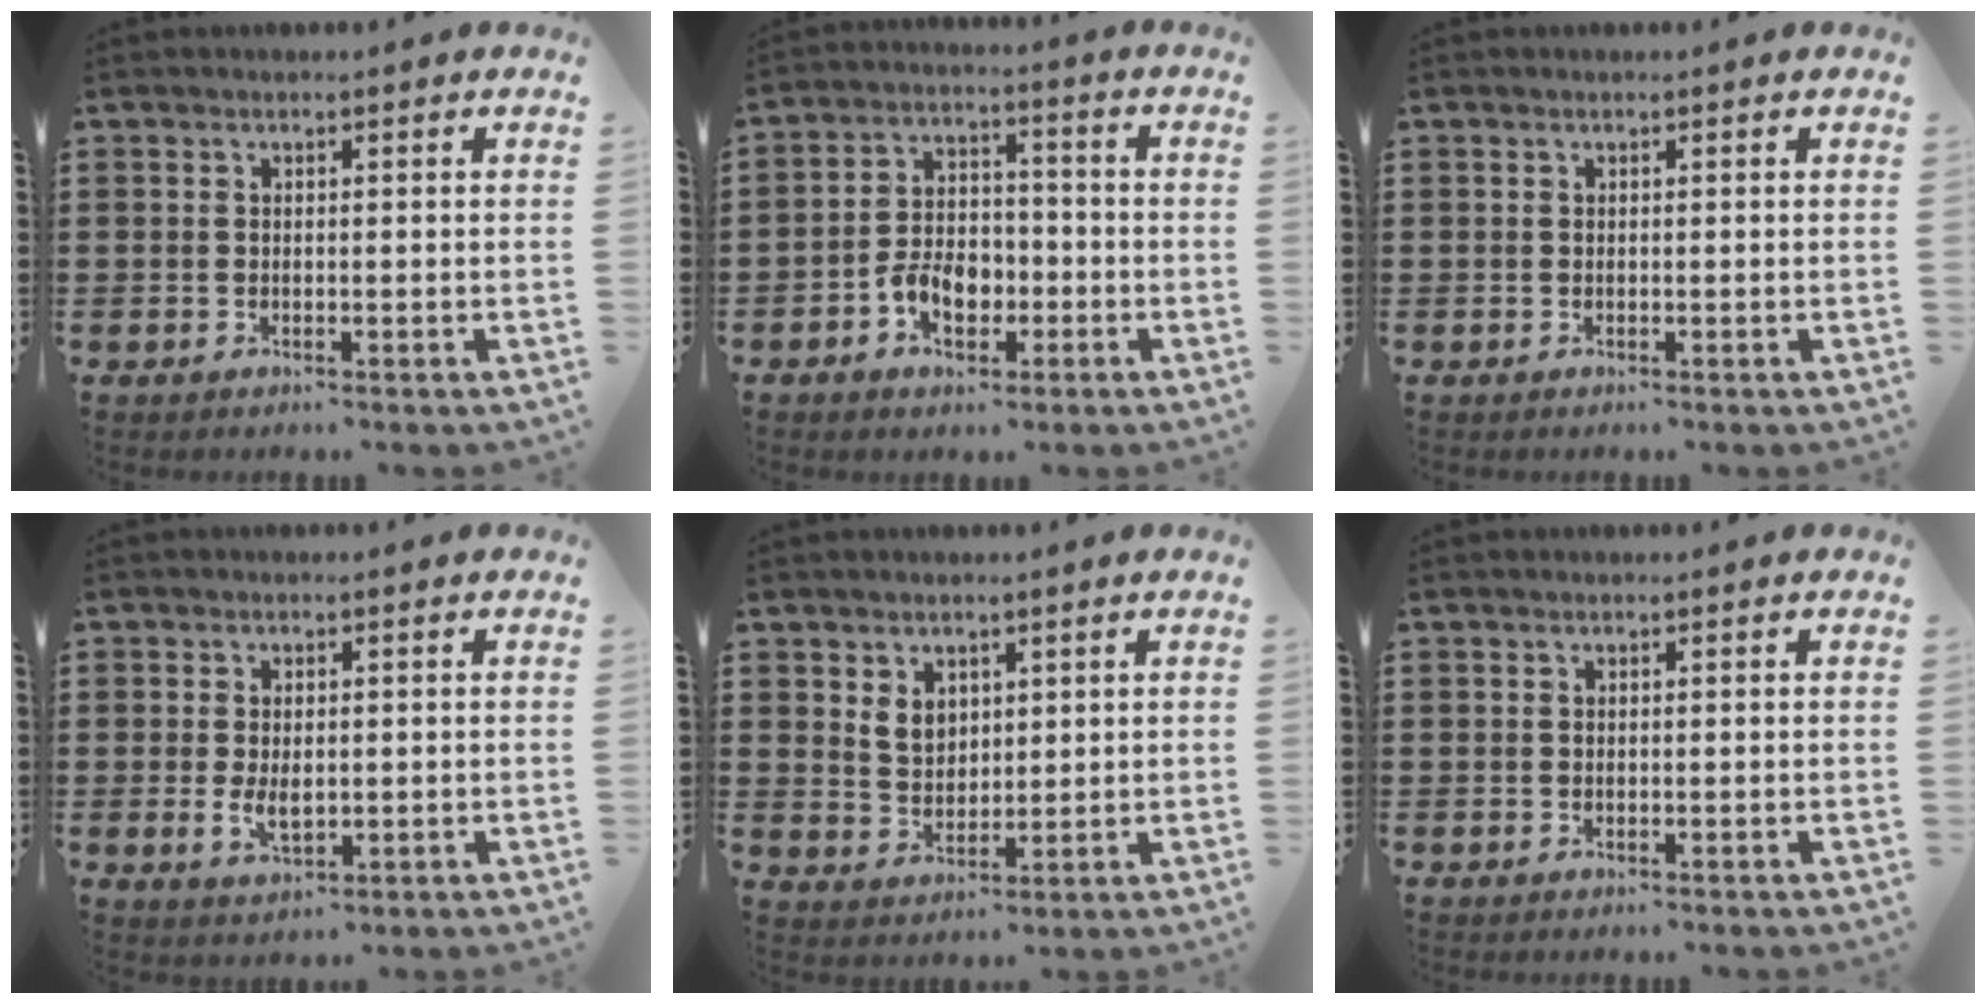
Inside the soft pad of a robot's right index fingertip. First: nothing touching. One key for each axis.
{"total": 6.4, "fx": -2.7, "fy": 4.2, "fz": 4.0, "tx": -0.079, "ty": 0.002, "tz": -0.052}
{"total": 0.0}
{"total": 3.3, "fx": -0.1, "fy": 1.6, "fz": 2.8, "tx": -0.048, "ty": -0.003, "tz": -0.002}
{"total": 3.8, "fx": 2.0, "fy": 2.9, "fz": 1.3, "tx": -0.037, "ty": 0.011, "tz": 0.039}
{"total": 0.0}